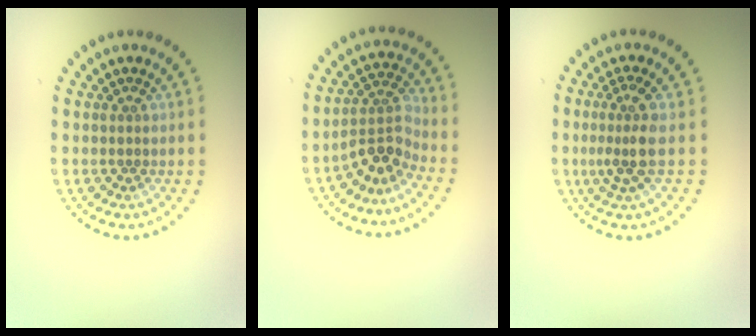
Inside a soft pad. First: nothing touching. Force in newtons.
{"total": 3.5, "press": 2.4, "slide": 2.5}
{"total": 2.8, "press": 2.0, "slide": 1.9}